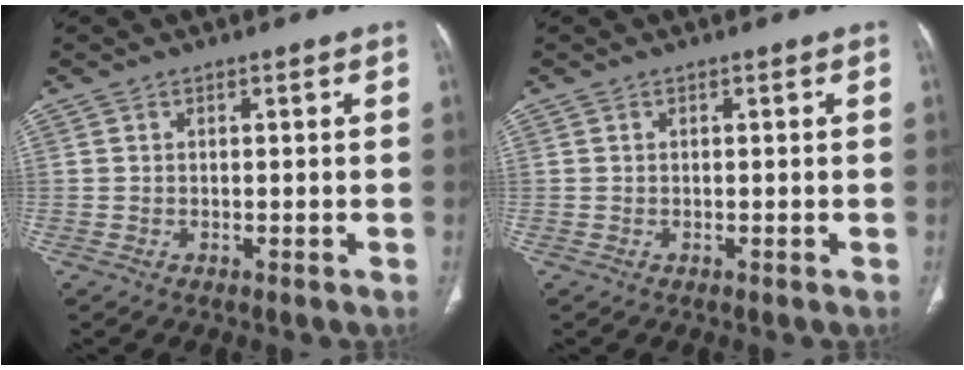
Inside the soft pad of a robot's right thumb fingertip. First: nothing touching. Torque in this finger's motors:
{"motor_torque": [0.00, 0.00, 0.00, 0.00, 0.00]}